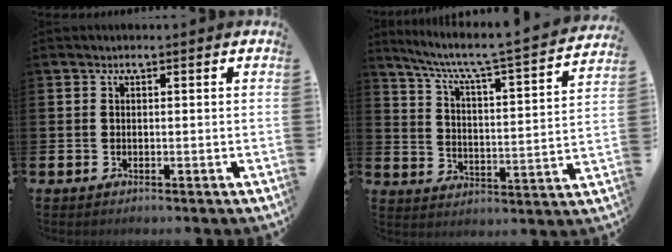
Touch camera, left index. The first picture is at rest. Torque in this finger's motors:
{"motor_torque": [0.20, -1.12, 0.15, 0.14]}